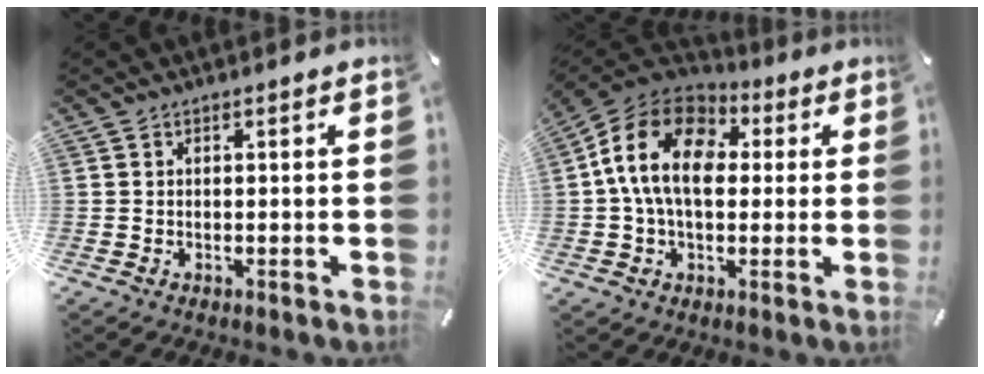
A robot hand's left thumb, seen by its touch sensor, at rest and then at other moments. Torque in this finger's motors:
{"motor_torque": [0.75, 0.76, 2.30, -0.47, 0.21]}